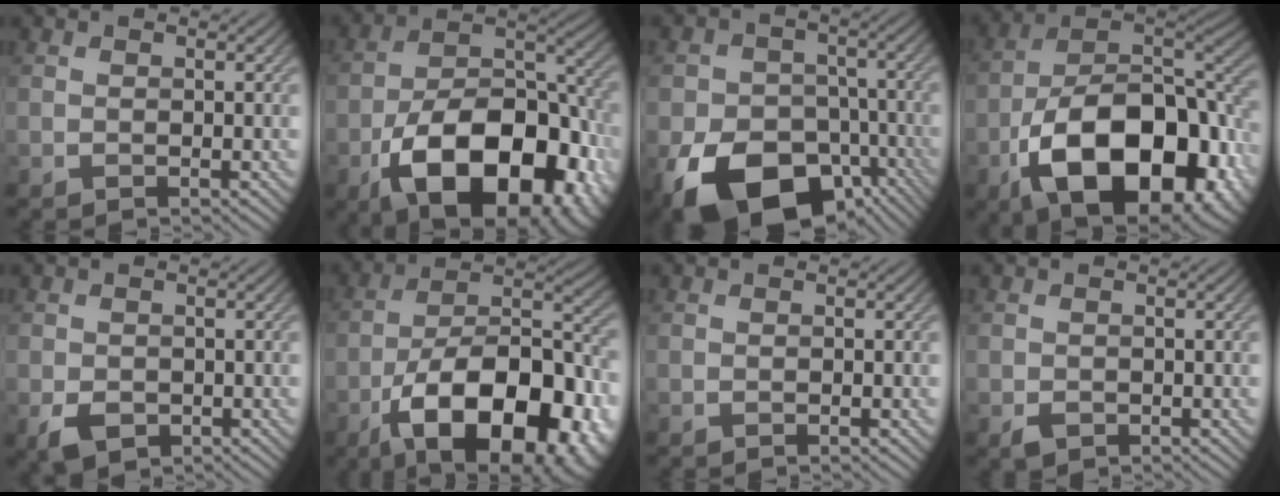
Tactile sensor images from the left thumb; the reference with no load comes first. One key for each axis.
{"total": 18.8, "fx": -8.5, "fy": 10.3, "fz": 13.2, "tx": -0.195, "ty": -0.029, "tz": -0.141}
{"total": 16.9, "fx": -8.9, "fy": 11.3, "fz": 8.8, "tx": -0.171, "ty": -0.050, "tz": -0.140}
{"total": 20.0, "fx": -8.2, "fy": 10.9, "fz": 14.6, "tx": -0.243, "ty": -0.036, "tz": -0.132}
{"total": 3.1, "fx": -1.2, "fy": 2.3, "fz": 1.7, "tx": -0.039, "ty": -0.016, "tz": -0.023}
{"total": 20.1, "fx": -10.1, "fy": 9.4, "fz": 14.6, "tx": -0.224, "ty": -0.024, "tz": -0.157}
{"total": 0.0}
{"total": 1.3, "fx": -0.6, "fy": 1.0, "fz": 0.6, "tx": -0.013, "ty": -0.009, "tz": -0.011}